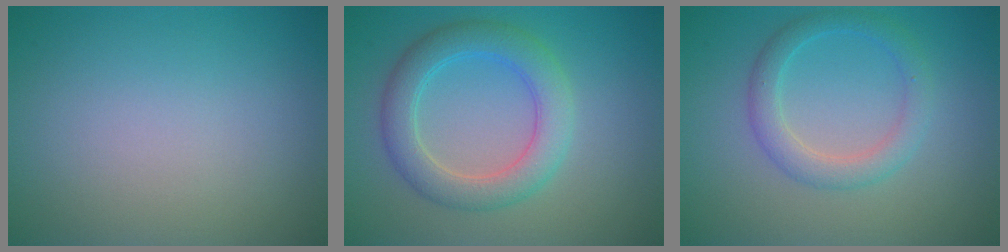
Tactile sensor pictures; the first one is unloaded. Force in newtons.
{"total": 4.6, "press": 4.6, "slide": 0.2}
{"total": 2.8, "press": 2.8, "slide": 0.0}